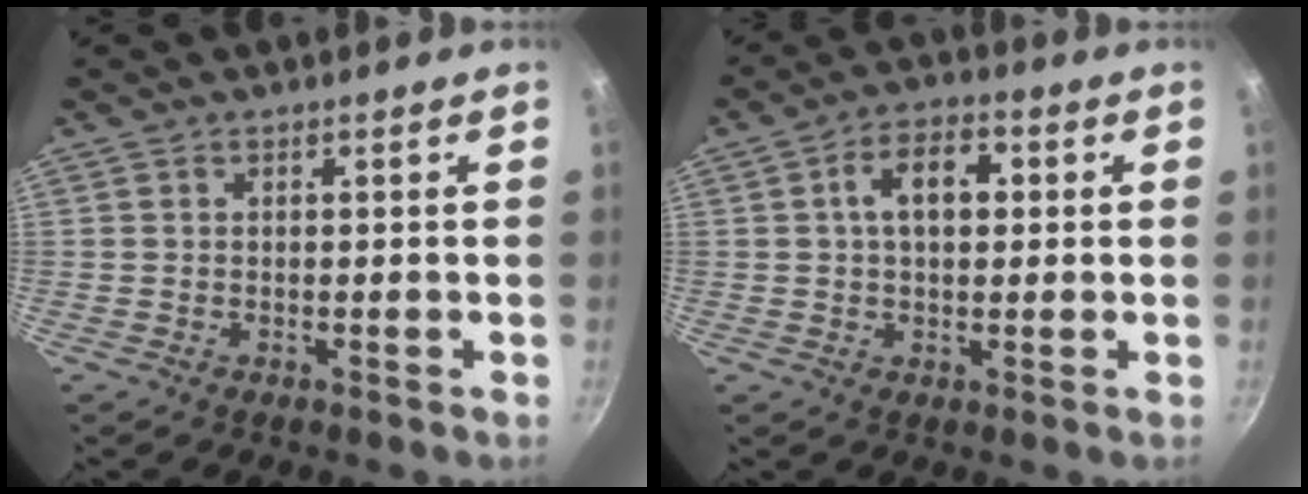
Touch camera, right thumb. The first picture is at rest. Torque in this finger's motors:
{"motor_torque": [0.30, 1.61, 0.84, -0.37, 0.02]}